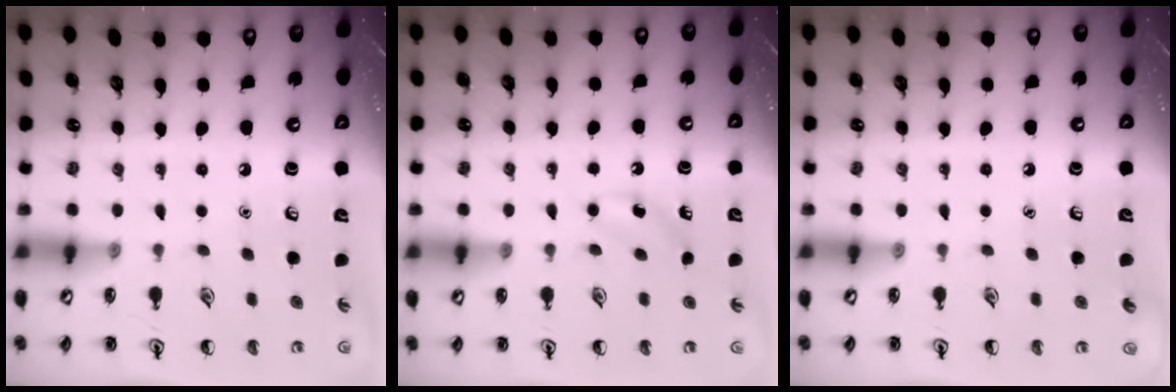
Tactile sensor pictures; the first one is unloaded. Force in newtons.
{"total": 2.6, "press": 2.4, "slide": 0.8}
{"total": 0.0}